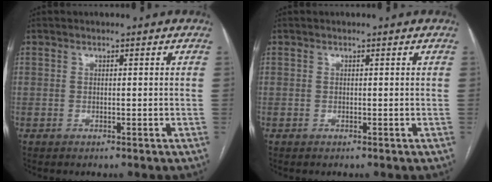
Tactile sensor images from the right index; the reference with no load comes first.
{"total": 0.0}